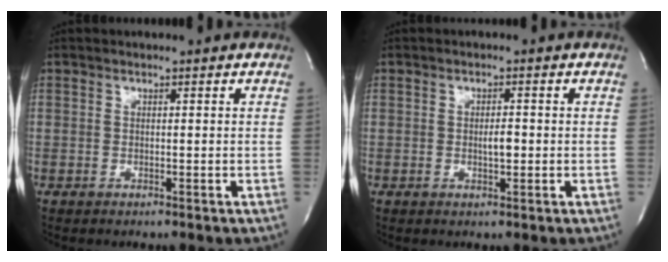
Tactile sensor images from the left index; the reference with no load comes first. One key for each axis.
{"total": 2.0, "fx": -0.3, "fy": 0.6, "fz": 1.9, "tx": -0.039, "ty": -0.002, "tz": -0.004}